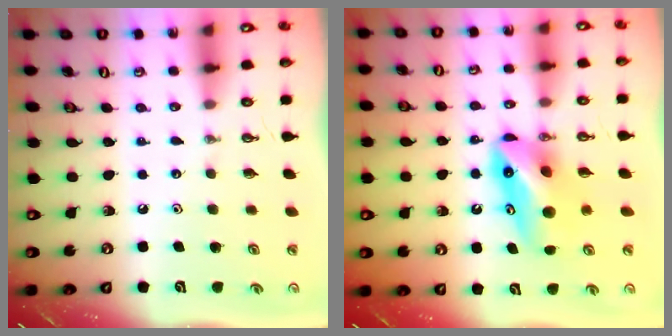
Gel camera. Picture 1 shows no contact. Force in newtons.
{"total": 9.8, "press": 9.1, "slide": 3.6}